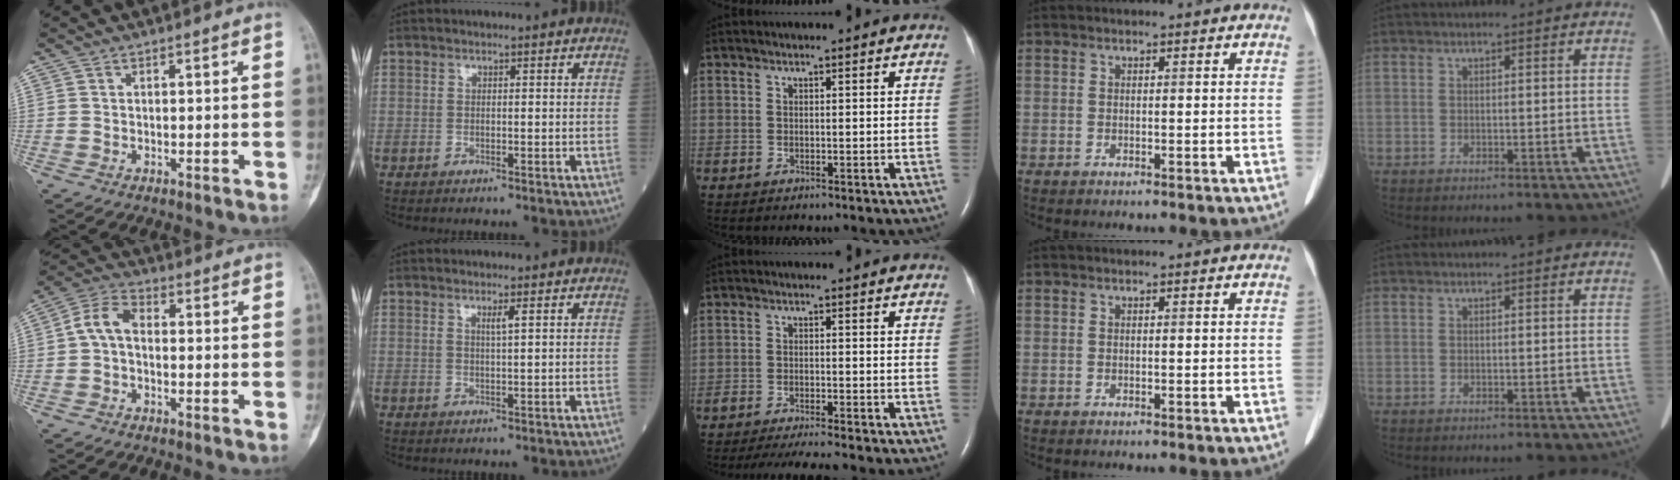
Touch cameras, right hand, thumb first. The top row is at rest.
{"thumb": {"total": 5.9, "force": [-0.3, 3.7, 4.6], "torque": [-0.085, 0.020, -0.018]}, "index": {"total": 1.4, "force": [0.6, -0.2, 1.2], "torque": [-0.025, -0.003, 0.010]}, "middle": {"total": 6.6, "force": [-5.9, 0.1, 3.0], "torque": [-0.040, -0.016, -0.095]}}